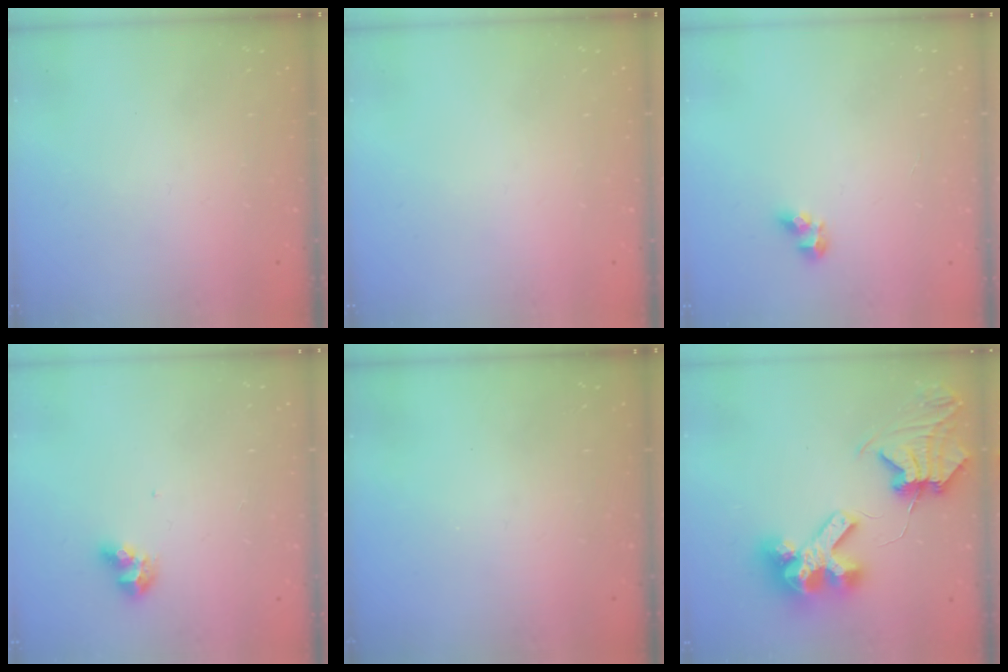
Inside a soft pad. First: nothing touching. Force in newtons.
{"total": 0.0}
{"total": 5.2, "press": 5.2, "slide": 0.4}
{"total": 7.9, "press": 7.9, "slide": 0.6}
{"total": 0.0}
{"total": 12.4, "press": 12.3, "slide": 1.6}